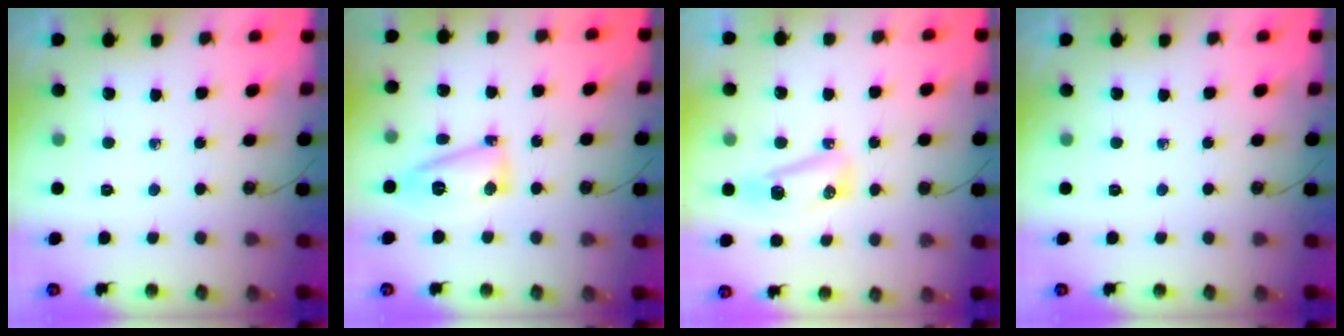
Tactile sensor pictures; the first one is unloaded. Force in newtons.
{"total": 9.4, "press": 9.2, "slide": 2.0}
{"total": 7.5, "press": 7.5, "slide": 0.9}
{"total": 0.0}